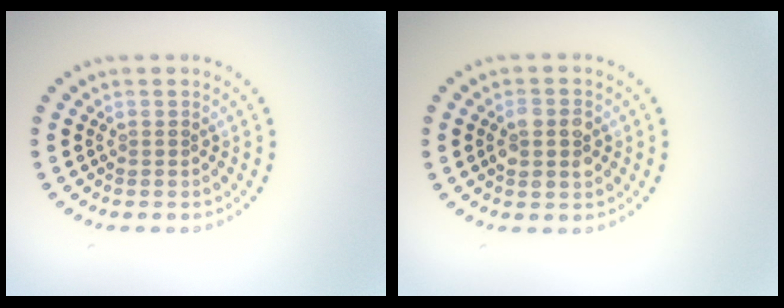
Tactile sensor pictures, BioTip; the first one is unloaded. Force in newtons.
{"total": 2.8, "press": 2.8, "slide": 0.3}